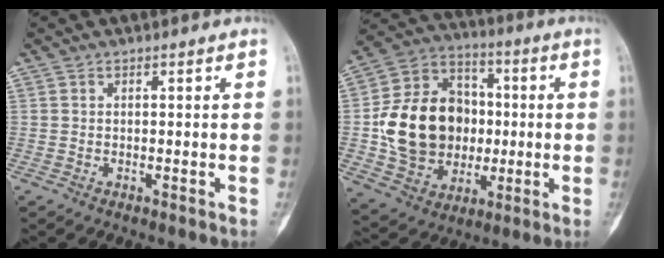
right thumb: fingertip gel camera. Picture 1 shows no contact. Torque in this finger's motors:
{"motor_torque": [2.15, 2.14, 0.85, -1.17, 0.07]}